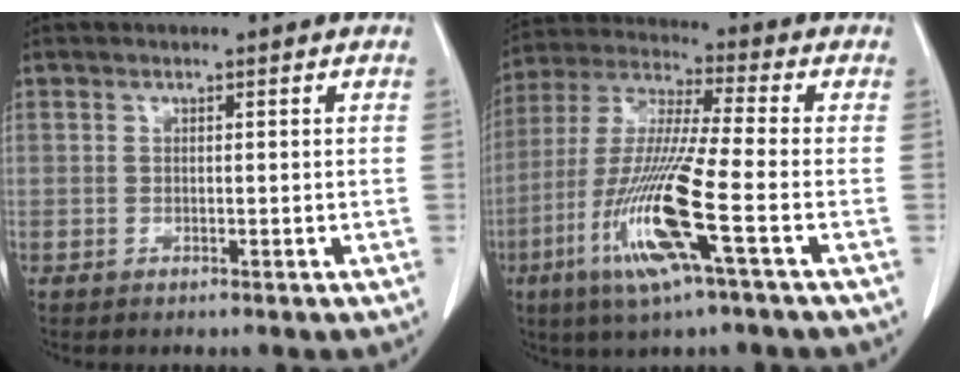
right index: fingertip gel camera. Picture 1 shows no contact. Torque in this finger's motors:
{"motor_torque": [2.14, 0.00, 0.49, 0.21]}